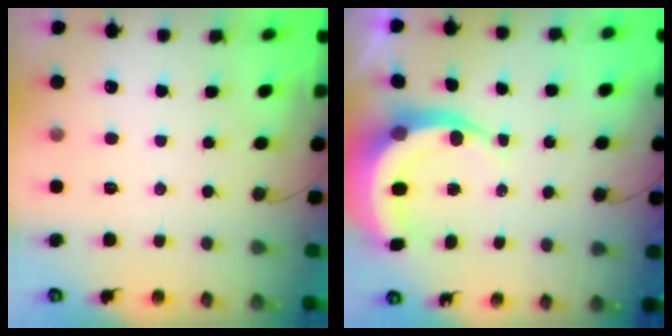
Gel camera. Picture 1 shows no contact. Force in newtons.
{"total": 7.1, "press": 7.0, "slide": 1.1}